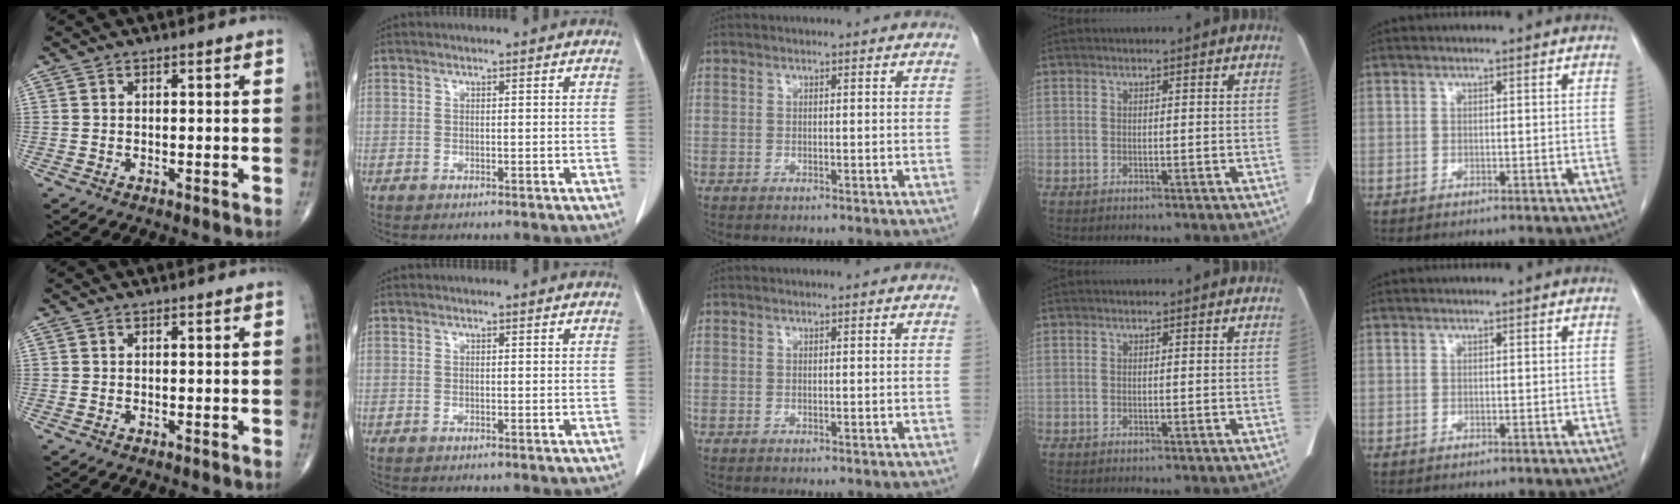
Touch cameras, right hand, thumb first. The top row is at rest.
{}